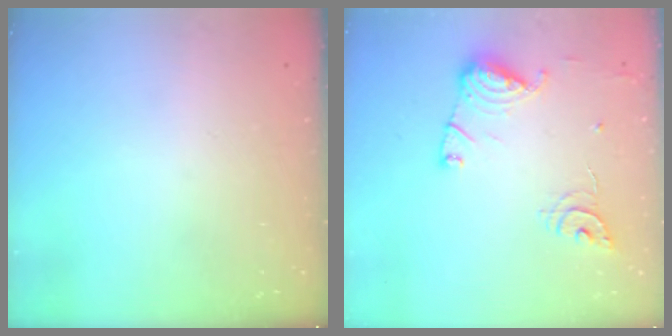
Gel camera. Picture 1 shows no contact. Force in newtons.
{"total": 13.7, "press": 13.6, "slide": 1.5}